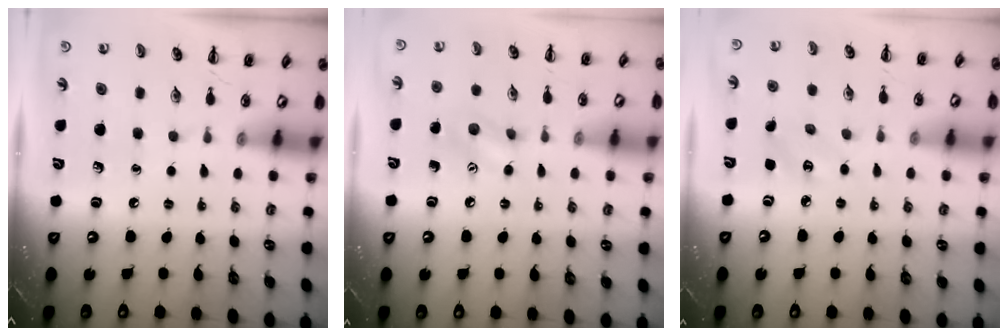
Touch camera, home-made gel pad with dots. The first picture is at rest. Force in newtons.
{"total": 8.1, "press": 8.0, "slide": 1.5}
{"total": 2.6, "press": 2.5, "slide": 0.7}